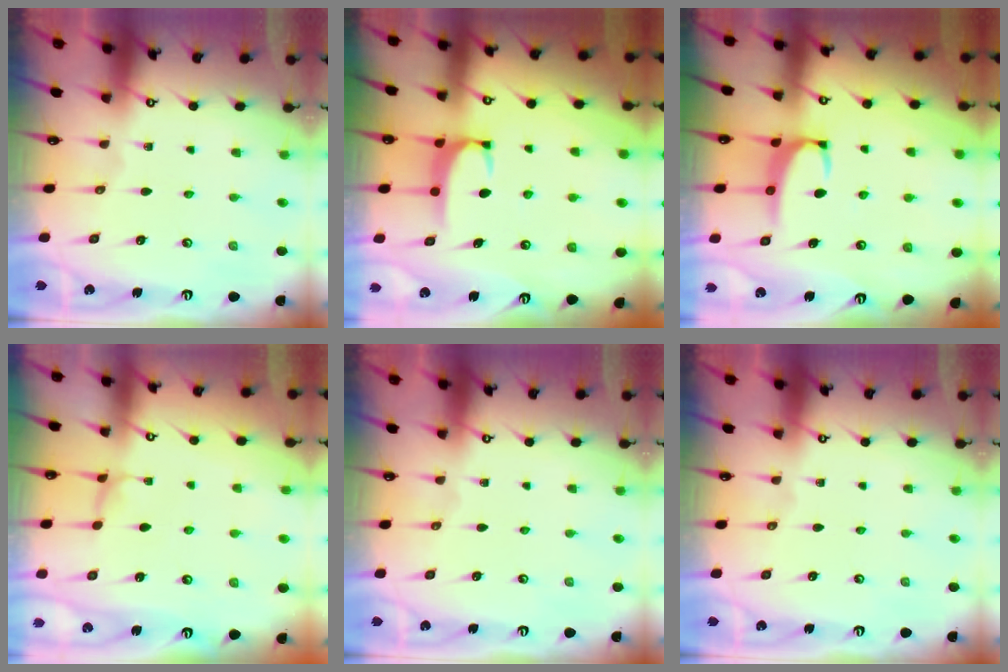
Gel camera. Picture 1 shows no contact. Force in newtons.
{"total": 1.8, "press": 1.7, "slide": 0.5}
{"total": 2.1, "press": 2.1, "slide": 0.6}
{"total": 2.4, "press": 2.4, "slide": 0.4}
{"total": 0.0}
{"total": 0.0}